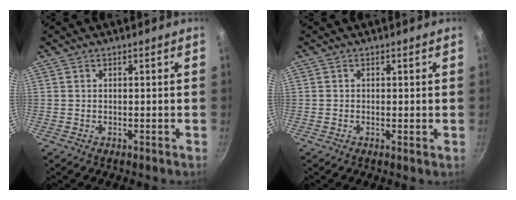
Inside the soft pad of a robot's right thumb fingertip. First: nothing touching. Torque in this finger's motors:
{"motor_torque": [-0.54, -0.03, -0.55, -0.03, 0.02]}